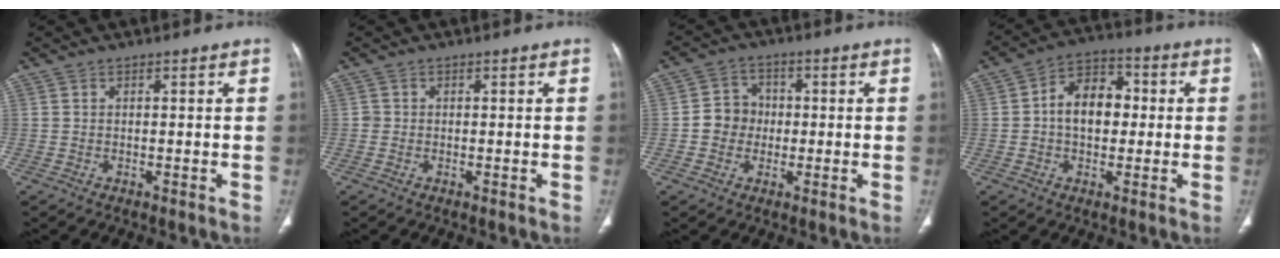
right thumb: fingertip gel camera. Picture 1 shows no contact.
{"total": 0.7, "force": [-0.1, 0.7, 0.1], "torque": [0.002, 0.004, -0.004]}
{"total": 5.9, "force": [-0.5, 5.4, 2.2], "torque": [-0.009, 0.015, -0.017]}
{"total": 10.1, "force": [0.3, 7.1, 7.2], "torque": [-0.086, 0.025, -0.006]}